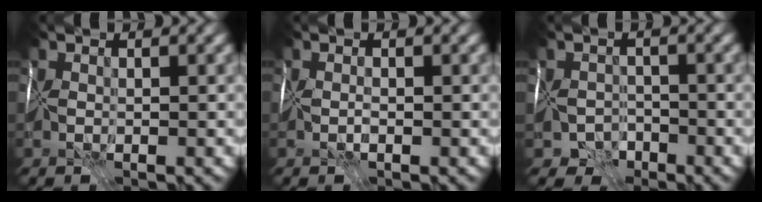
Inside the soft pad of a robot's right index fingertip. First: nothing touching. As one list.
[{"total": 0.9, "force": [-0.6, 0.4, 0.6], "torque": [-0.001, -0.002, -0.003]}, {"total": 6.2, "force": [-4.3, 4.4, 1.1], "torque": [0.007, -0.029, -0.085]}]